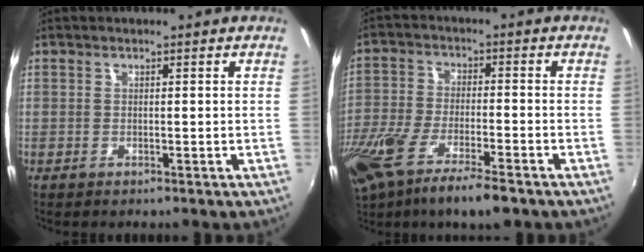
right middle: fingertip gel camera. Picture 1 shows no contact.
{"total": 15.3, "force": [-10.4, 3.6, 10.7], "torque": [-0.234, -0.056, -0.193]}